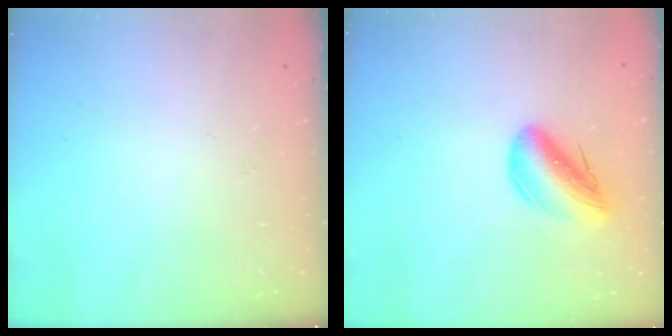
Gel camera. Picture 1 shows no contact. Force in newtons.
{"total": 11.5, "press": 11.2, "slide": 2.8}